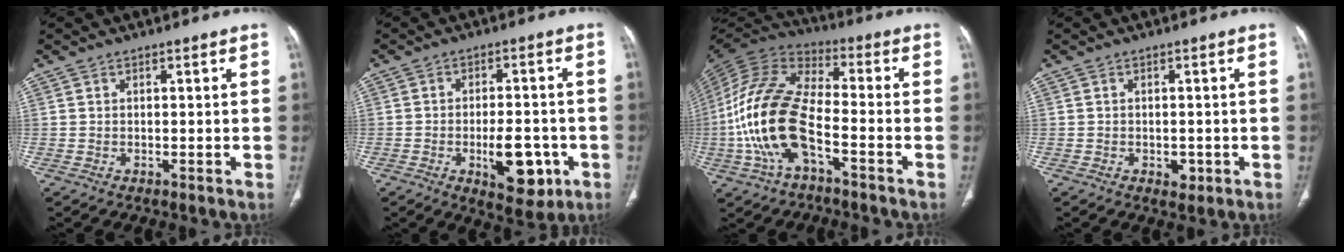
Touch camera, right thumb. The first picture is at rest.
{"total": 10.4, "force": [-3.5, 5.2, 8.3], "torque": [-0.098, 0.011, -0.040]}
{"total": 18.2, "force": [-5.3, 8.5, 15.2], "torque": [-0.318, 0.038, -0.102]}
{"total": 2.1, "force": [-0.7, 1.5, 1.3], "torque": [-0.010, 0.002, -0.005]}